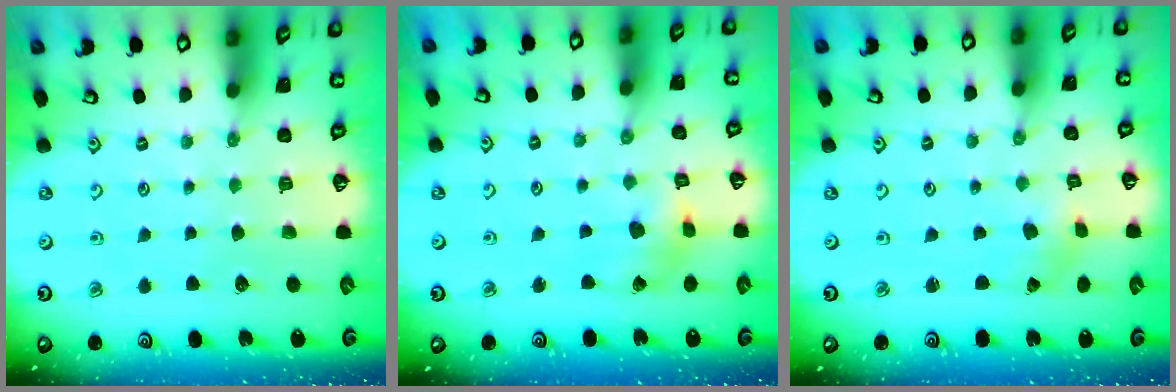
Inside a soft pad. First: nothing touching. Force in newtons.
{"total": 7.7, "press": 7.7, "slide": 0.9}
{"total": 0.7, "press": 0.7, "slide": 0.1}